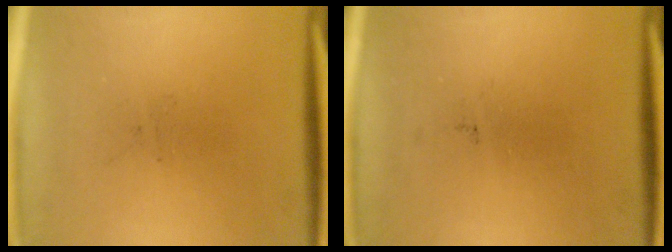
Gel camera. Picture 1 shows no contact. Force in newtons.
{"total": 0.0}